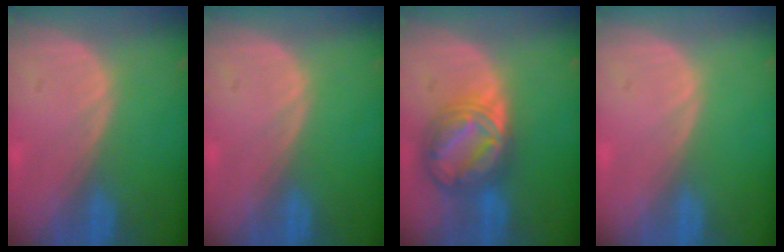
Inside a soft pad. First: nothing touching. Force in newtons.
{"total": 0.0}
{"total": 8.6, "press": 8.5, "slide": 0.6}
{"total": 0.0}